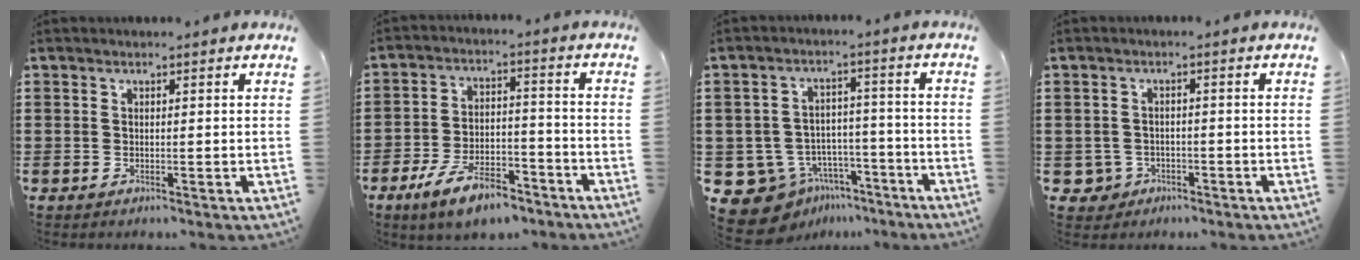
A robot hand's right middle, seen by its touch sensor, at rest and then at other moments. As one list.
[{"total": 9.1, "force": [-6.8, 2.9, 5.2], "torque": [-0.100, 0.019, -0.127]}, {"total": 9.8, "force": [-7.6, 5.6, 2.6], "torque": [-0.073, 0.035, -0.142]}, {"total": 2.4, "force": [-1.6, 1.7, 0.5], "torque": [-0.025, -0.002, -0.037]}]